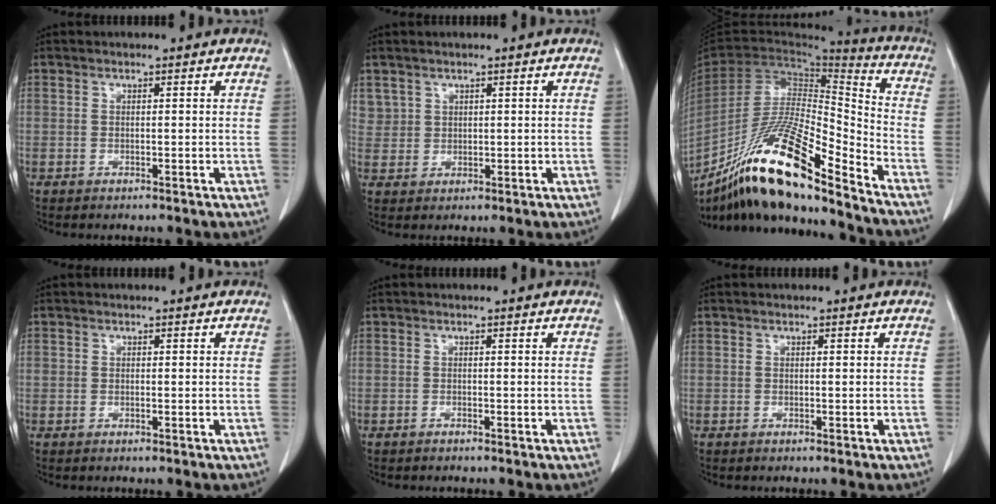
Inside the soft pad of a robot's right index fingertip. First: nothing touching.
{"total": 2.8, "force": [1.6, 2.3, -0.1], "torque": [0.013, 0.005, 0.030]}
{"total": 20.4, "force": [-14.6, 2.4, 14.0], "torque": [-0.266, -0.016, -0.266]}
{"total": 0.6, "force": [0.0, 0.4, 0.3], "torque": [-0.009, 0.004, 0.001]}
{"total": 0.0}
{"total": 0.0}